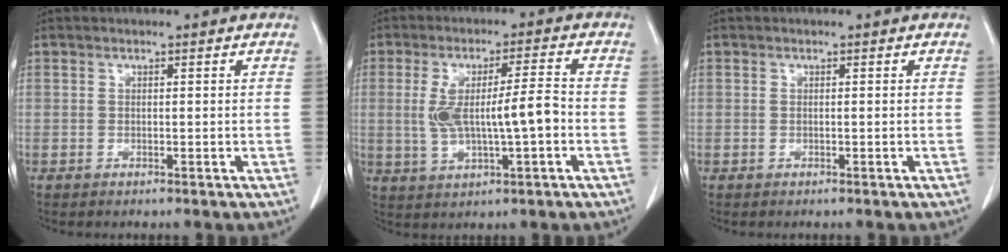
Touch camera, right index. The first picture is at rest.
{"total": 8.8, "force": [-0.6, 1.5, 8.6], "torque": [-0.165, 0.013, -0.003]}
{"total": 0.0}